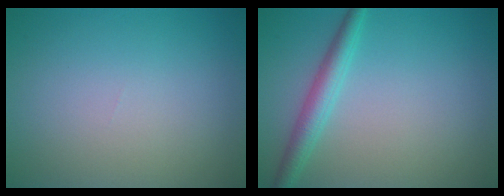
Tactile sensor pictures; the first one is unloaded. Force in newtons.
{"total": 2.8, "press": 2.8, "slide": 0.1}